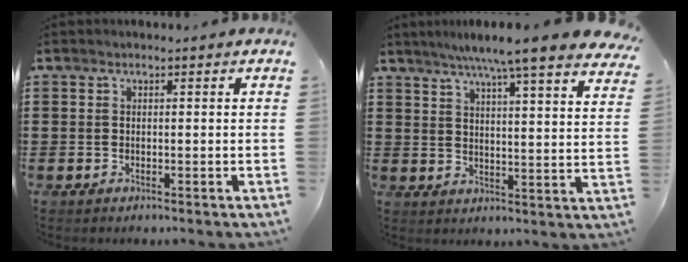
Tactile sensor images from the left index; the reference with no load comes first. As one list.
[{"total": 7.1, "force": [6.1, -0.7, 3.6], "torque": [-0.084, -0.035, 0.100]}]